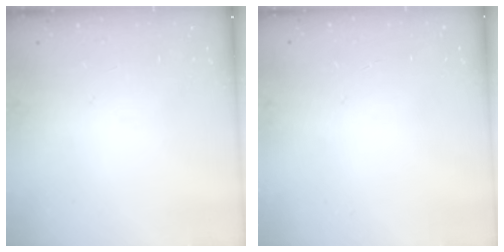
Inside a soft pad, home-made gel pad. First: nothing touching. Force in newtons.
{"total": 0.0}